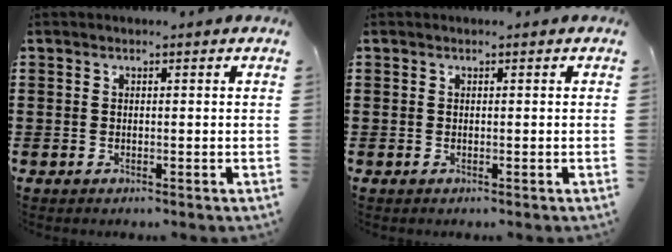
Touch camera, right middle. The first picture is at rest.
{"total": 0.0}